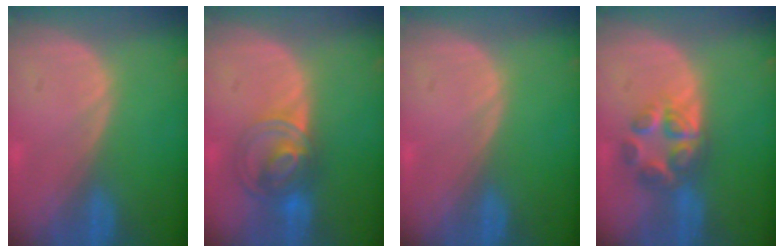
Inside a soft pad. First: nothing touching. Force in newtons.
{"total": 7.5, "press": 6.2, "slide": 4.1}
{"total": 0.0}
{"total": 6.7, "press": 5.7, "slide": 3.5}